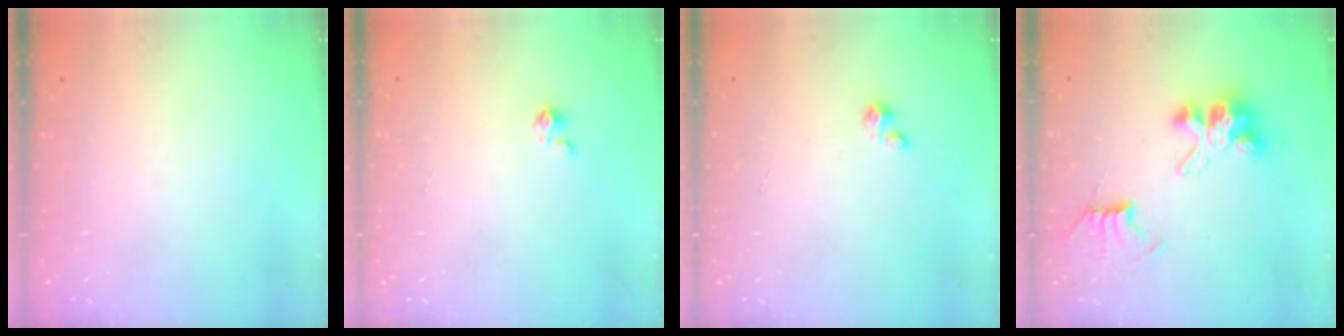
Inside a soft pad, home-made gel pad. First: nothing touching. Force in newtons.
{"total": 0.0}
{"total": 0.6, "press": 0.6, "slide": 0.3}
{"total": 8.0, "press": 8.0, "slide": 0.5}